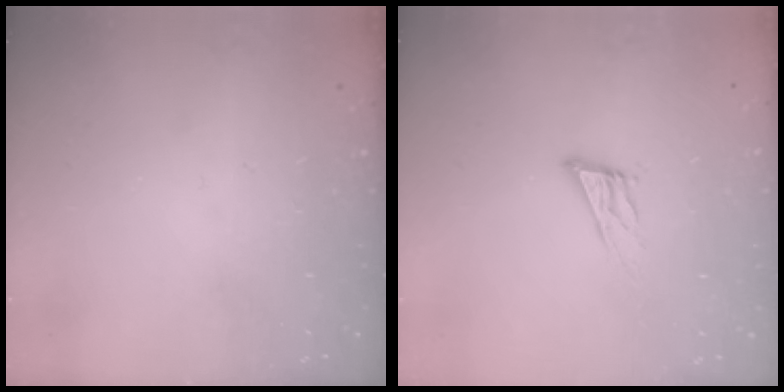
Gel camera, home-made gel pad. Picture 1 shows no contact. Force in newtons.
{"total": 9.3, "press": 9.0, "slide": 2.5}